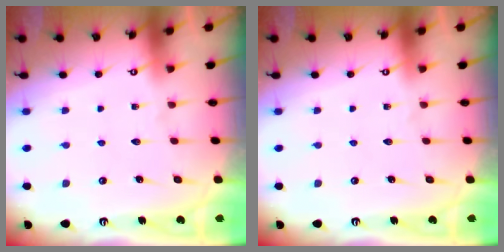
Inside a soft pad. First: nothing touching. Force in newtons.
{"total": 0.0}